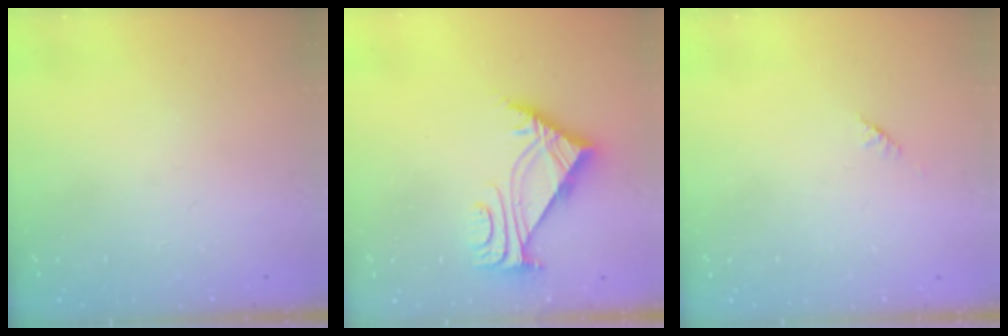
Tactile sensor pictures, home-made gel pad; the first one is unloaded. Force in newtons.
{"total": 7.2, "press": 7.2, "slide": 1.1}
{"total": 1.4, "press": 1.3, "slide": 0.5}